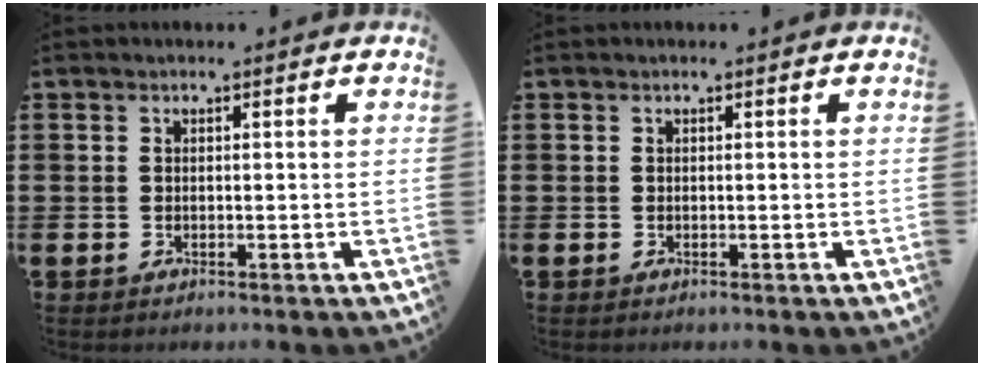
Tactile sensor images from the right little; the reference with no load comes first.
{"total": 0.0}